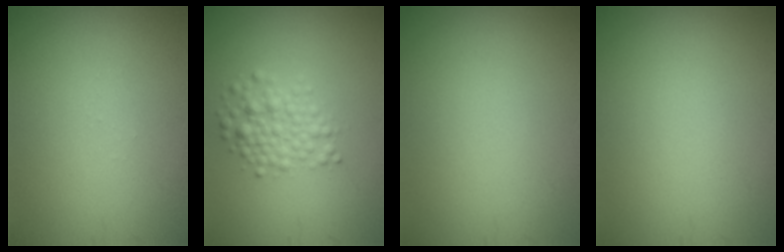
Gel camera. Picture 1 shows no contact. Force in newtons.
{"total": 3.0, "press": 3.0, "slide": 0.2}
{"total": 0.0}
{"total": 0.0}